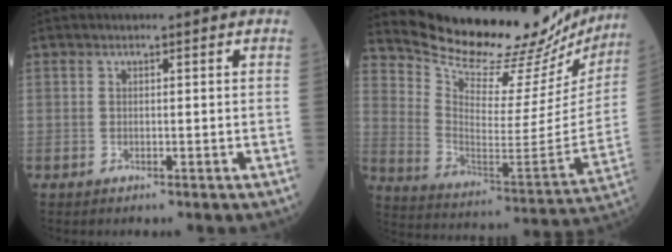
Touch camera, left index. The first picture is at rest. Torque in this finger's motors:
{"motor_torque": [1.06, -1.08, 0.25, 0.00]}